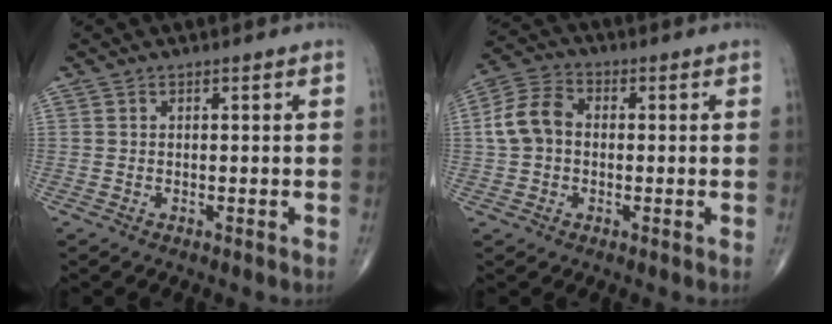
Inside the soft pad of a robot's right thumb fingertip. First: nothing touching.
{"total": 7.8, "force": [0.1, 5.9, 5.1], "torque": [-0.096, 0.026, -0.009]}